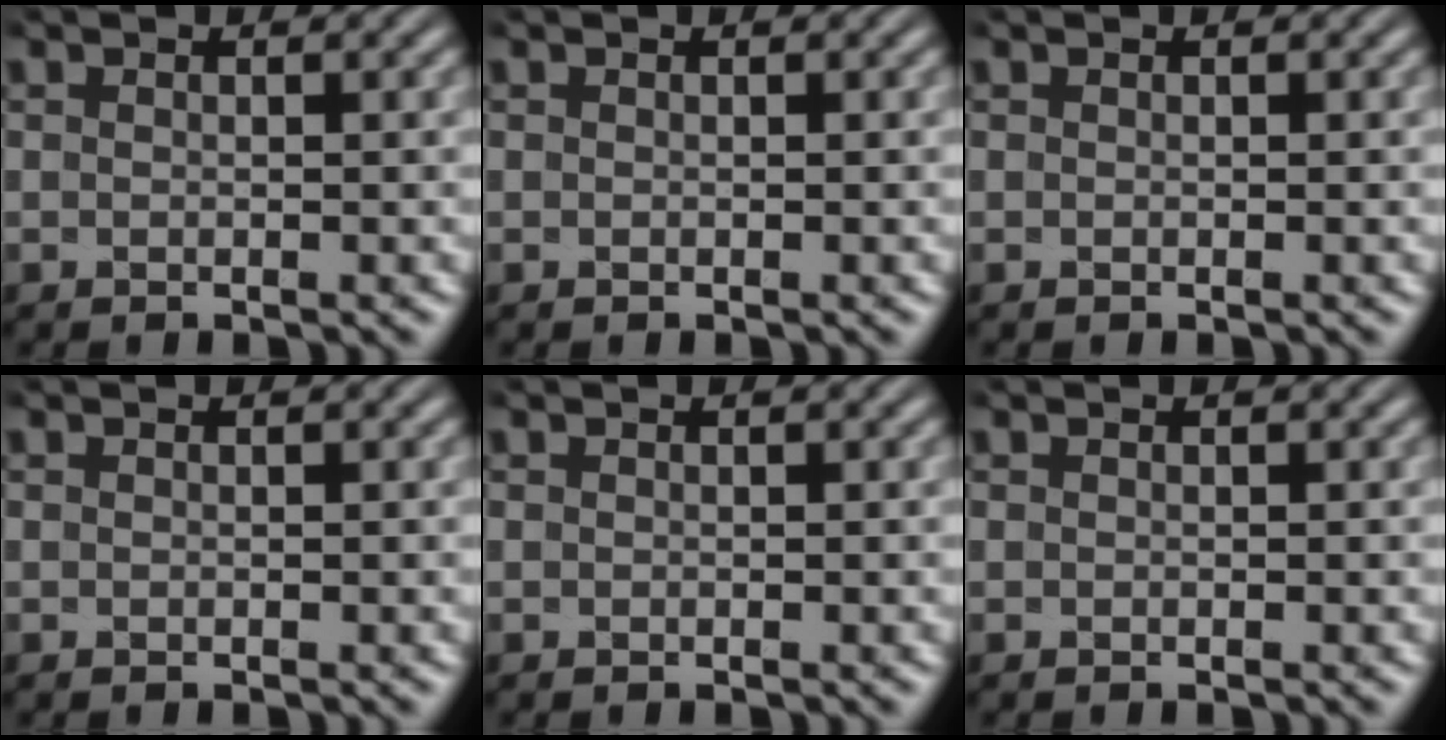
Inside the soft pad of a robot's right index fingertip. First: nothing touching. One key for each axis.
{"total": 0.0}
{"total": 0.0}
{"total": 0.0}
{"total": 0.0}
{"total": 0.0}